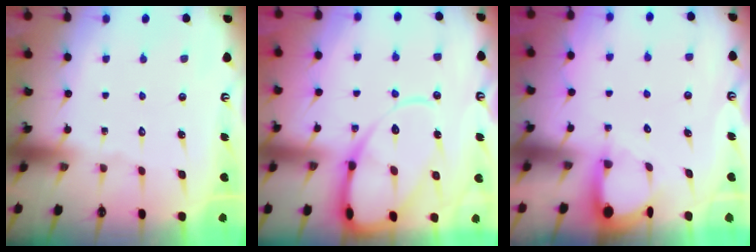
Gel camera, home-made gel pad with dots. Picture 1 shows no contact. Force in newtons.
{"total": 15.5, "press": 15.4, "slide": 1.6}
{"total": 3.6, "press": 3.6, "slide": 0.4}